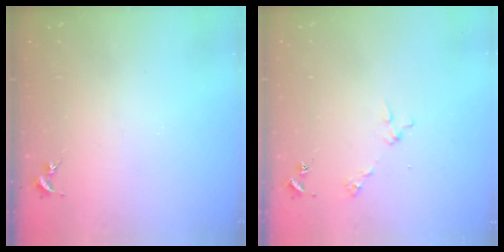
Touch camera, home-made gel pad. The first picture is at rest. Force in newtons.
{"total": 2.9, "press": 2.9, "slide": 0.2}